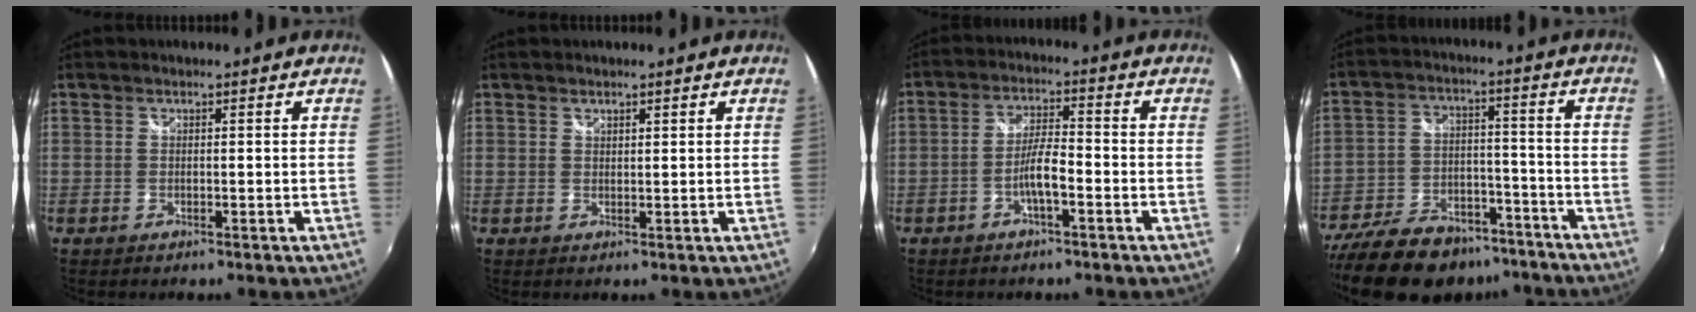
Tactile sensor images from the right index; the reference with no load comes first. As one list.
[{"total": 0.8, "force": [0.7, 0.3, 0.2], "torque": [-0.001, -0.001, 0.014]}, {"total": 5.0, "force": [-2.4, 0.7, 4.4], "torque": [-0.088, 0.007, -0.043]}, {"total": 22.2, "force": [-17.1, 10.9, 9.0], "torque": [-0.207, 0.015, -0.242]}]